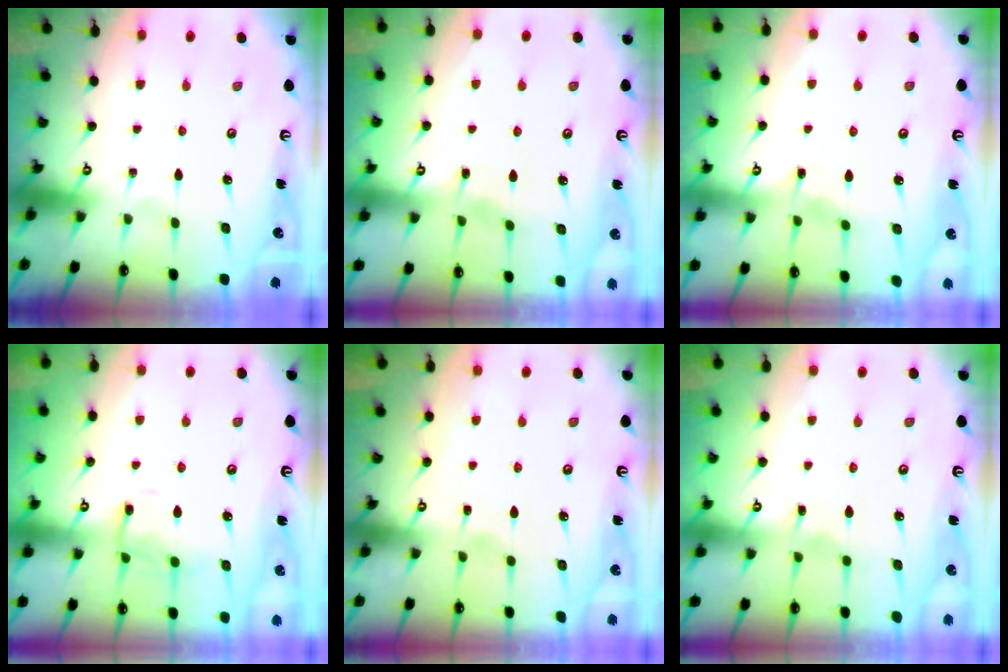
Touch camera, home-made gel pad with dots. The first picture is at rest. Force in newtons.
{"total": 2.9, "press": 2.9, "slide": 0.4}
{"total": 3.0, "press": 2.9, "slide": 0.4}
{"total": 9.5, "press": 9.4, "slide": 1.0}
{"total": 2.7, "press": 2.7, "slide": 0.3}
{"total": 3.6, "press": 3.6, "slide": 0.4}